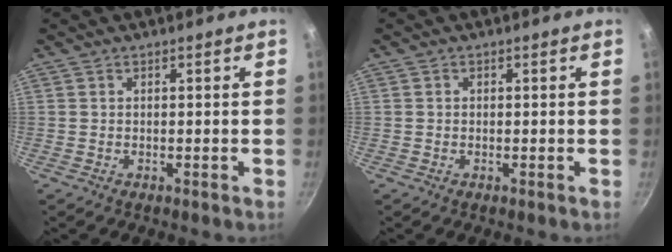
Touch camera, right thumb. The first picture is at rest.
{"total": 0.5, "force": [0.0, 0.5, 0.1], "torque": [0.001, 0.003, -0.001]}